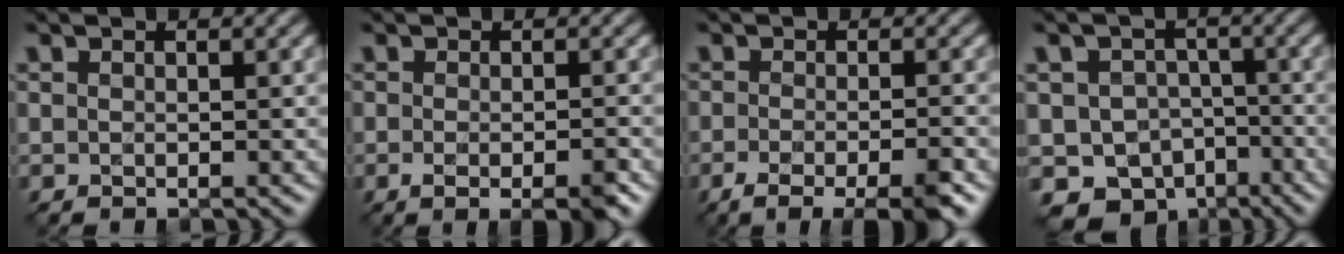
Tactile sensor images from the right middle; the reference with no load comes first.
{"total": 3.5, "force": [-1.5, 0.8, 3.0], "torque": [-0.048, -0.008, -0.022]}
{"total": 5.6, "force": [-3.3, 1.3, 4.3], "torque": [-0.067, -0.010, -0.053]}
{"total": 7.4, "force": [-4.3, 5.4, 2.5], "torque": [-0.024, -0.012, -0.068]}